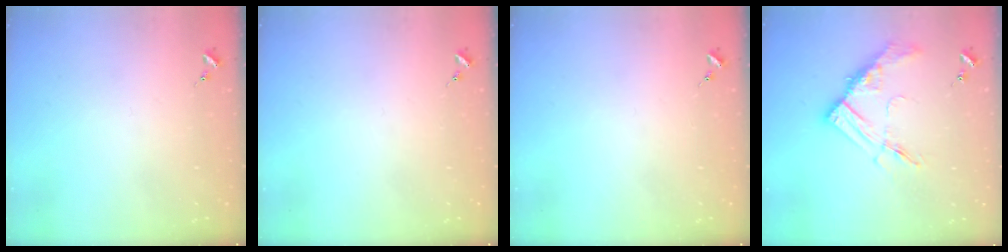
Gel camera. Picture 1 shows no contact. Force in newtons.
{"total": 0.0}
{"total": 0.0}
{"total": 12.4, "press": 12.4, "slide": 0.9}